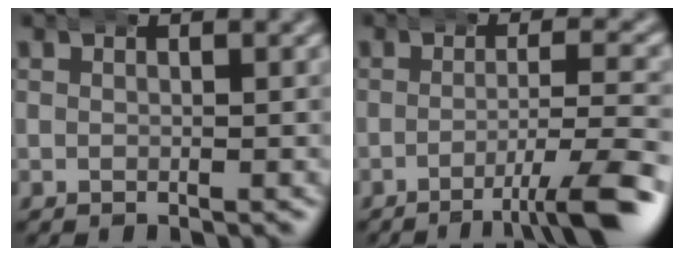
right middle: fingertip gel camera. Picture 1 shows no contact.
{"total": 6.3, "force": [-3.8, 0.6, 5.1], "torque": [-0.069, -0.006, -0.056]}